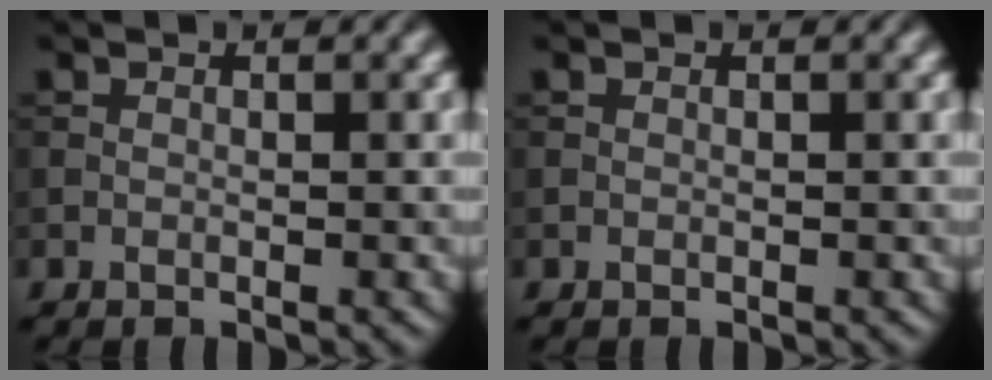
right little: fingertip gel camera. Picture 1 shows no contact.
{"total": 0.0}